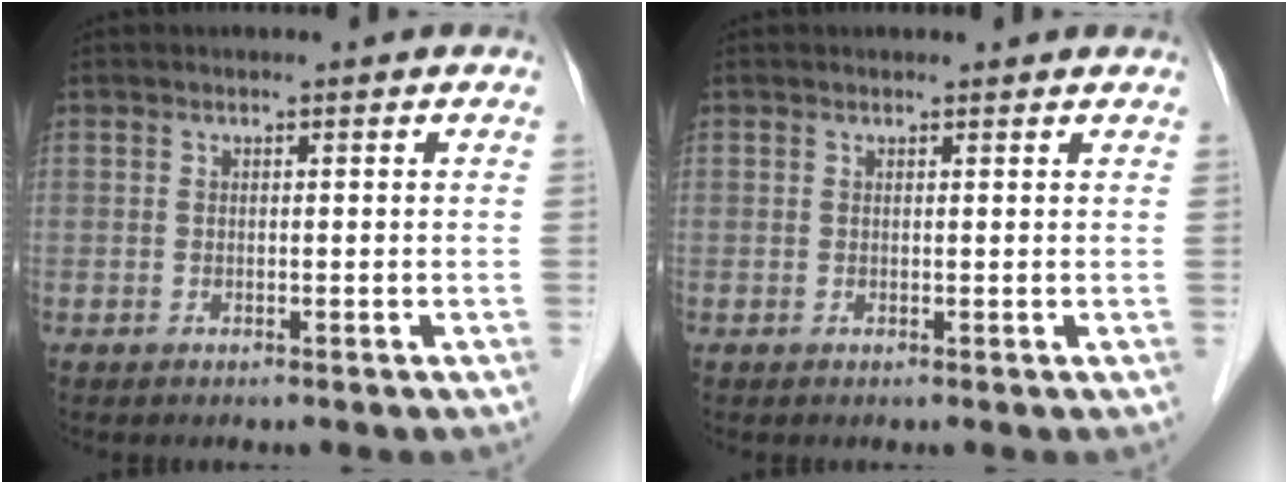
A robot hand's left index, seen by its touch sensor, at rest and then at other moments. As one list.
[{"total": 1.5, "force": [1.5, 0.3, 0.2], "torque": [-0.013, 0.006, 0.014]}]